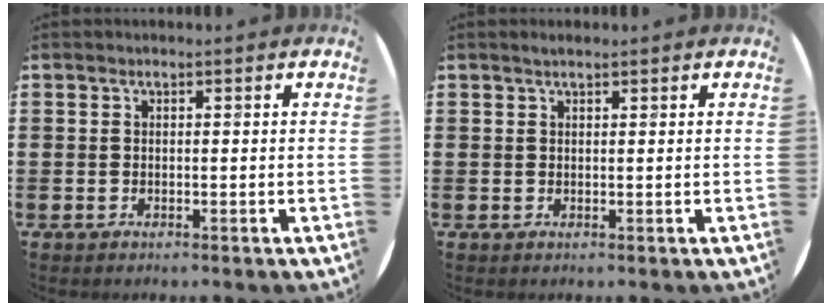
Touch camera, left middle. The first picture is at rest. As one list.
[{"total": 0.8, "force": [0.7, 0.1, 0.4], "torque": [-0.008, 0.002, 0.012]}]